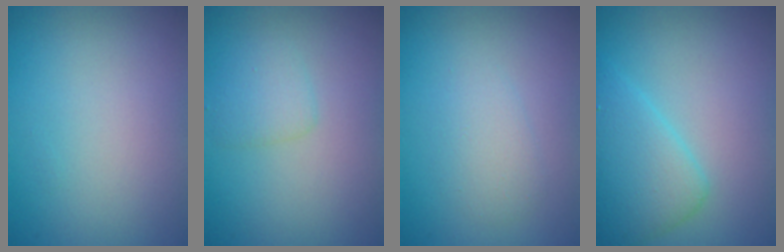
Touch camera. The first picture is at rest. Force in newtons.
{"total": 1.5, "press": 1.5, "slide": 0.1}
{"total": 1.8, "press": 1.8, "slide": 0.1}
{"total": 4.0, "press": 4.0, "slide": 0.2}